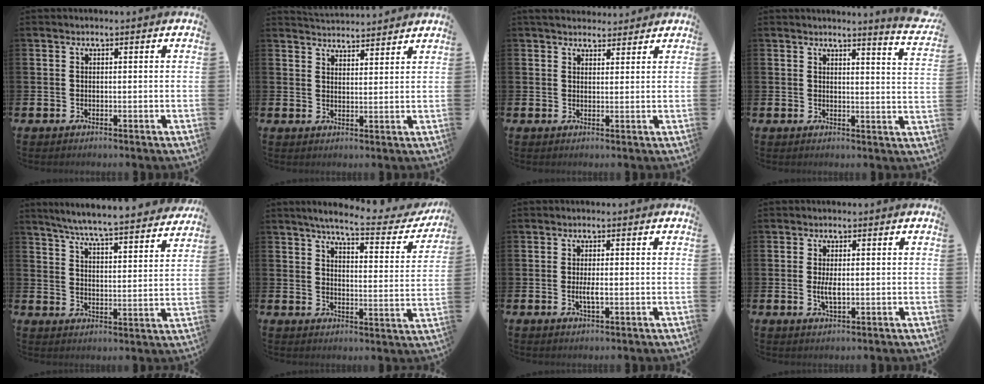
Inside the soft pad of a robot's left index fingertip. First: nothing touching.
{"total": 3.9, "force": [3.9, 0.1, -0.3], "torque": [-0.004, -0.024, 0.072]}
{"total": 3.7, "force": [3.5, 1.2, 0.6], "torque": [-0.012, -0.013, 0.064]}
{"total": 3.5, "force": [3.4, -0.4, 0.9], "torque": [-0.002, -0.037, 0.051]}
{"total": 6.5, "force": [6.2, -0.2, 1.9], "torque": [-0.058, -0.053, 0.104]}
{"total": 5.7, "force": [5.1, 0.4, 2.5], "torque": [-0.058, -0.039, 0.079]}
{"total": 2.1, "force": [-0.2, 0.7, 2.0], "torque": [-0.046, 0.002, -0.002]}
{"total": 2.7, "force": [0.1, 1.1, 2.5], "torque": [-0.041, -0.002, -0.001]}